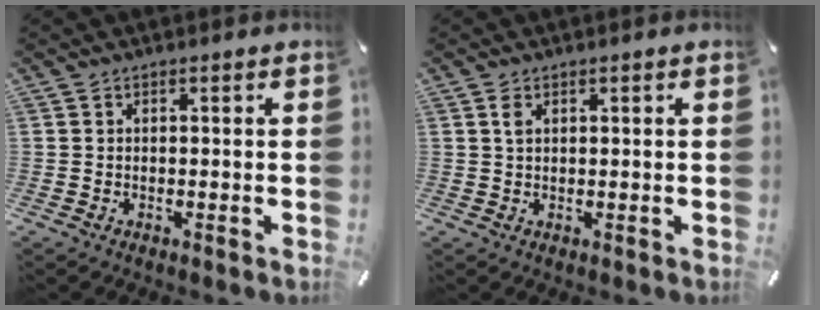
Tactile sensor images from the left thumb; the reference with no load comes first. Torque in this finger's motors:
{"motor_torque": [0.46, 0.41, 0.15, -0.28, 0.00]}